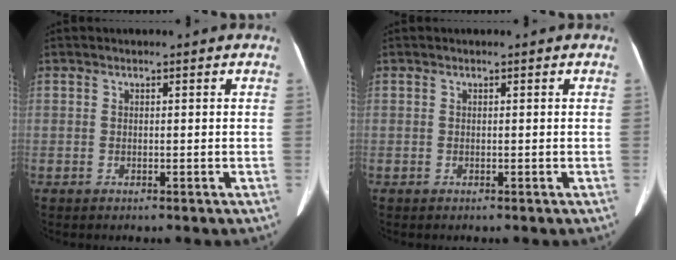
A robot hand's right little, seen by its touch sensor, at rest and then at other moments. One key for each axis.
{"total": 0.0}